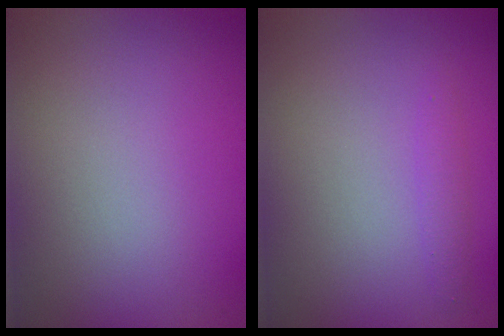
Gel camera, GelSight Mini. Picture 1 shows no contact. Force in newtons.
{"total": 1.1, "press": 1.1, "slide": 0.1}